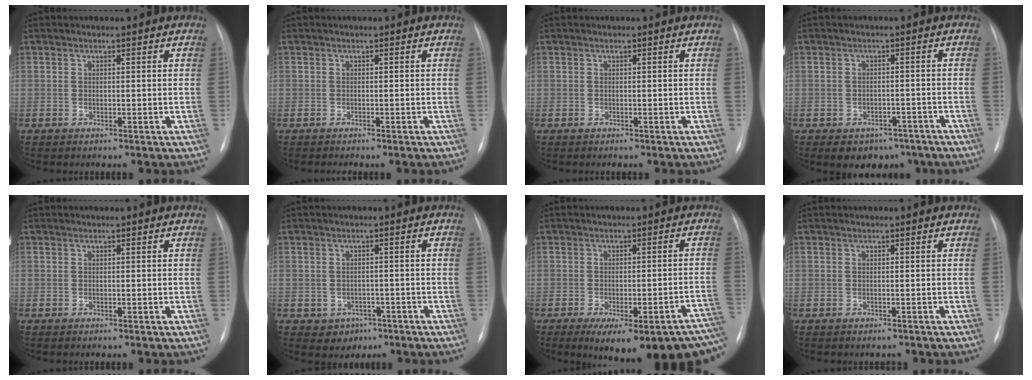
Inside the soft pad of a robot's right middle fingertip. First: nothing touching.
{"total": 1.3, "force": [-1.1, 0.2, 0.7], "torque": [-0.010, -0.004, -0.009]}
{"total": 0.0}
{"total": 6.5, "force": [-4.6, 4.2, 1.9], "torque": [-0.016, 0.015, -0.052]}
{"total": 0.0}
{"total": 3.3, "force": [-1.5, 2.8, 0.7], "torque": [-0.008, 0.009, -0.008]}
{"total": 19.7, "force": [-14.4, 4.0, 12.8], "torque": [-0.099, 0.000, -0.168]}
{"total": 1.1, "force": [-0.9, 0.5, 0.1], "torque": [-0.006, -0.001, -0.010]}